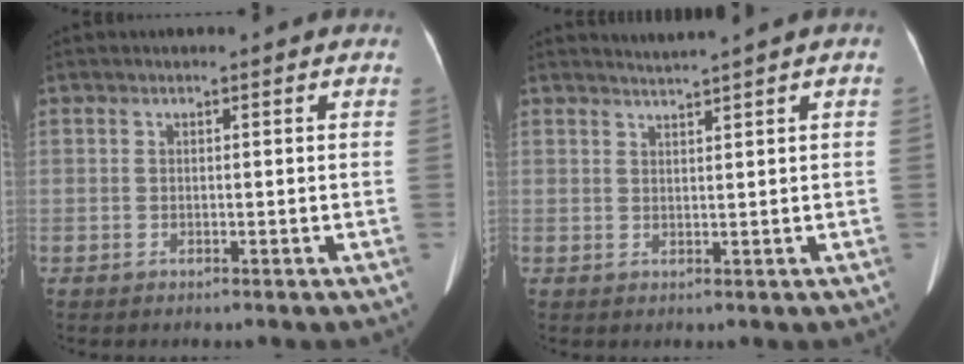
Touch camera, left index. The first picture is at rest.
{"total": 1.8, "force": [1.6, -0.8, 0.3], "torque": [-0.005, 0.000, 0.033]}